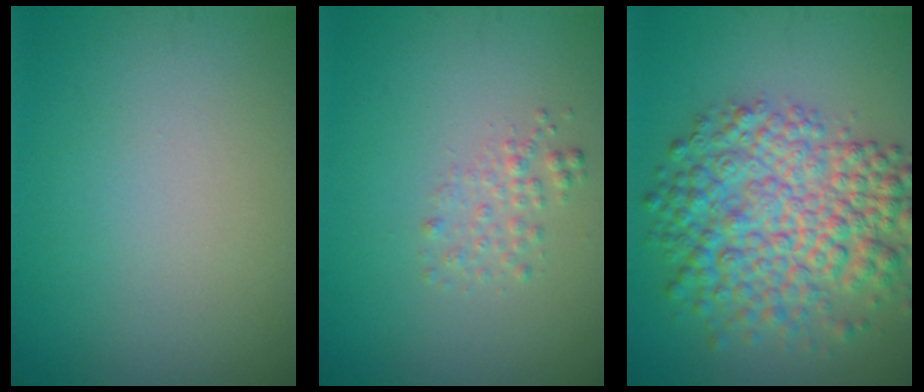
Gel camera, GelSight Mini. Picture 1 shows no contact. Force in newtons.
{"total": 1.4, "press": 1.4, "slide": 0.1}
{"total": 8.4, "press": 8.4, "slide": 0.1}